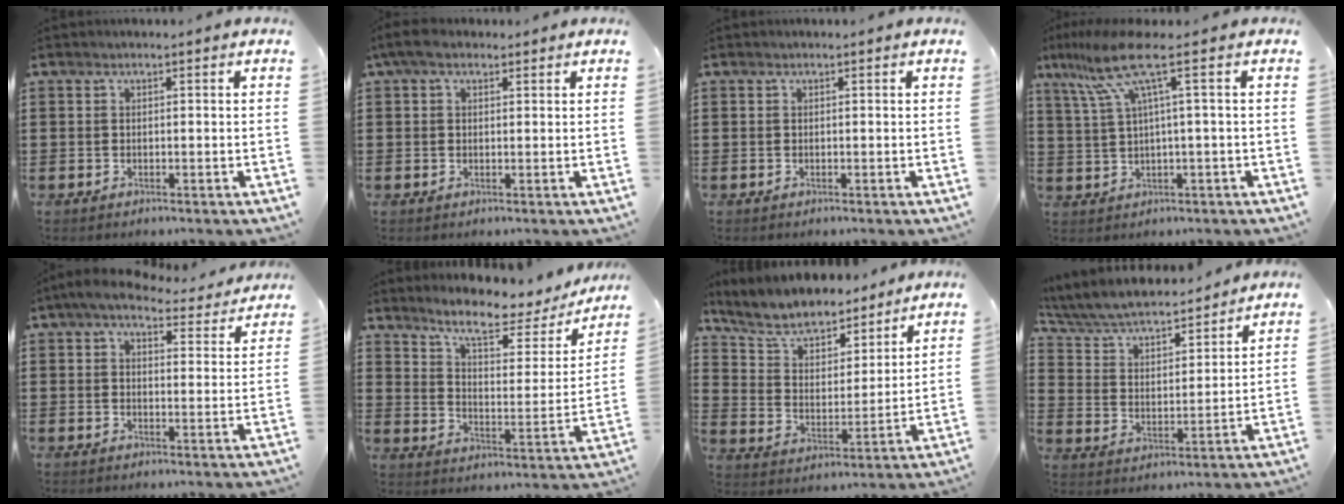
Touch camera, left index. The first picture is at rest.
{"total": 3.5, "force": [1.7, 1.9, 2.4], "torque": [-0.052, 0.011, 0.031]}
{"total": 0.0}
{"total": 8.6, "force": [3.3, 0.4, 8.0], "torque": [-0.184, -0.015, 0.047]}
{"total": 5.6, "force": [4.9, 1.3, 2.3], "torque": [-0.058, -0.022, 0.084]}
{"total": 8.2, "force": [6.7, 1.3, 4.5], "torque": [-0.097, -0.040, 0.110]}
{"total": 7.0, "force": [6.6, 1.9, 1.8], "torque": [-0.070, -0.041, 0.114]}
{"total": 5.7, "force": [5.2, 0.8, 2.1], "torque": [-0.065, -0.034, 0.084]}